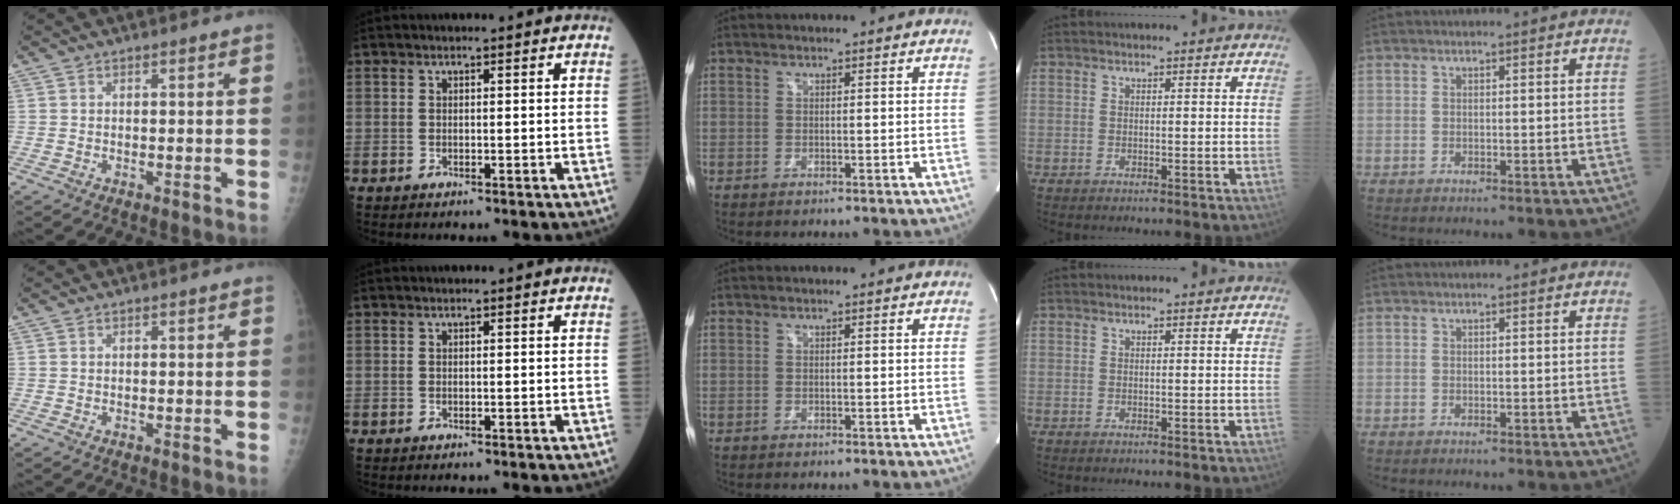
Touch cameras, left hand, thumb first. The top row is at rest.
{}